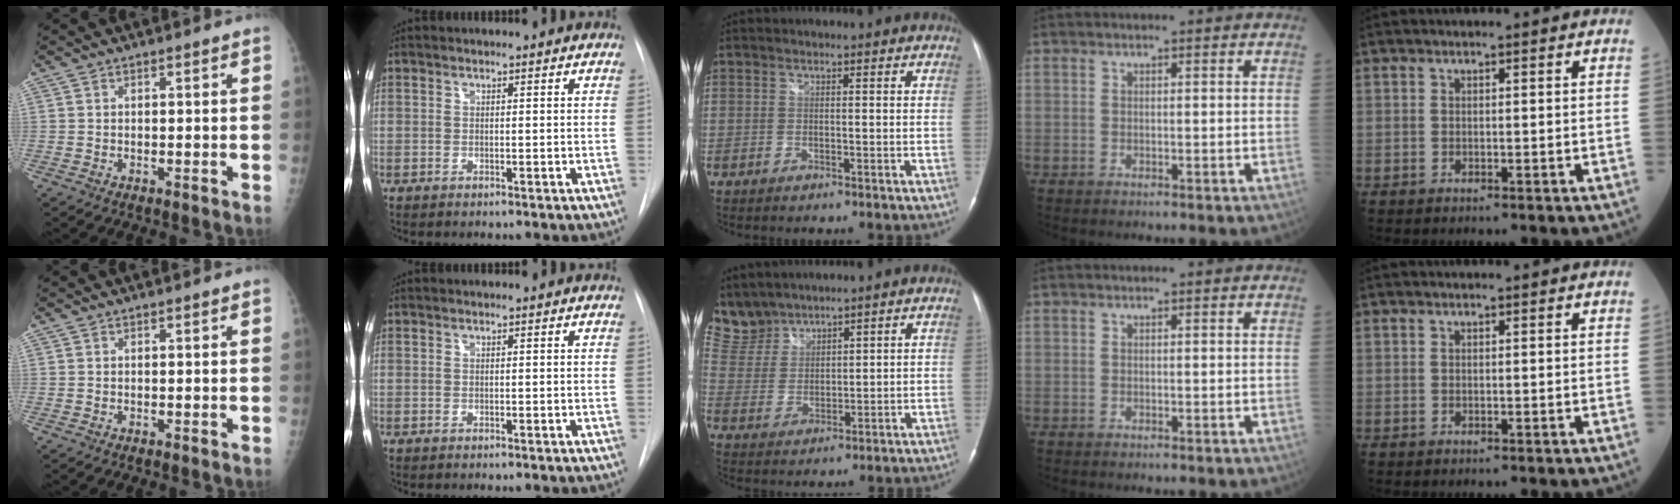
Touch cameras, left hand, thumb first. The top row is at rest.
{"middle": {"total": 7.6, "force": [7.3, 2.1, 0.0], "torque": [-0.014, 0.011, 0.166]}}